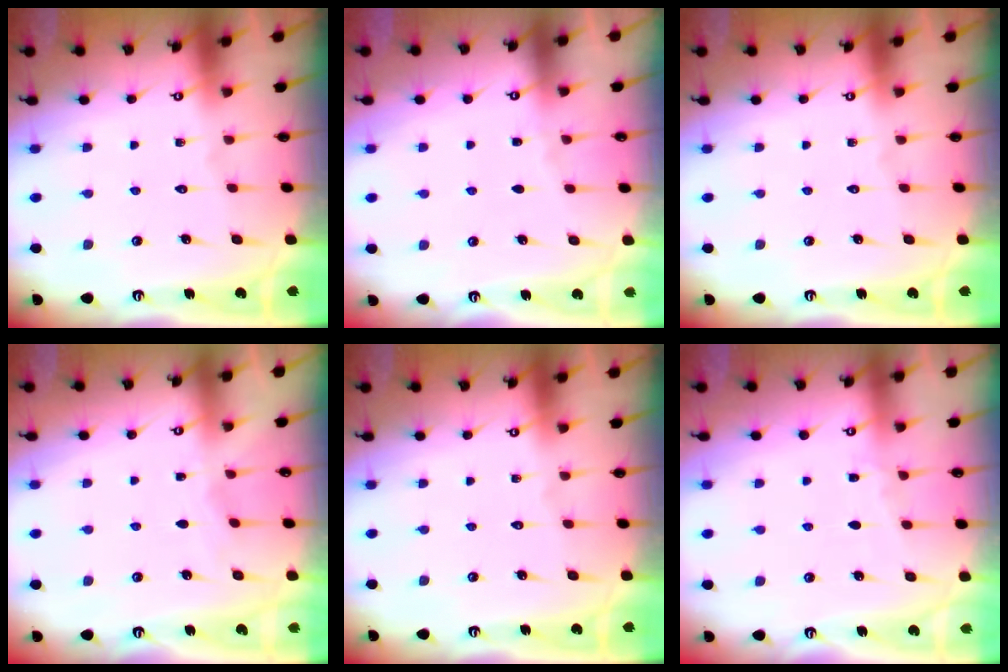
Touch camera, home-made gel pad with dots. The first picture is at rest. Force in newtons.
{"total": 2.4, "press": 2.4, "slide": 0.5}
{"total": 0.0}
{"total": 2.8, "press": 2.7, "slide": 0.4}
{"total": 0.0}
{"total": 2.6, "press": 2.5, "slide": 0.4}